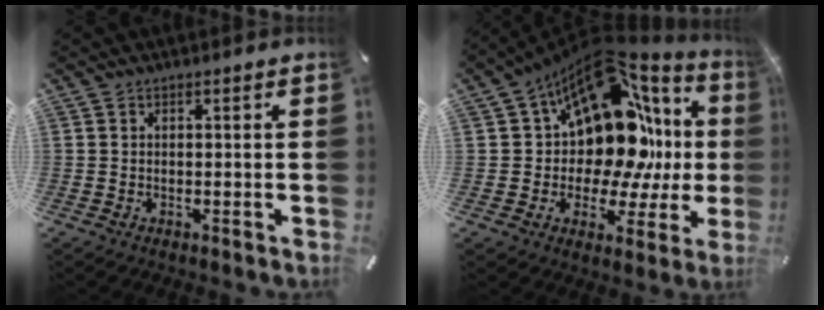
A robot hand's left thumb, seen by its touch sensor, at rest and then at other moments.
{"total": 18.4, "force": [6.8, 11.6, 12.5], "torque": [-0.186, -0.087, 0.116]}